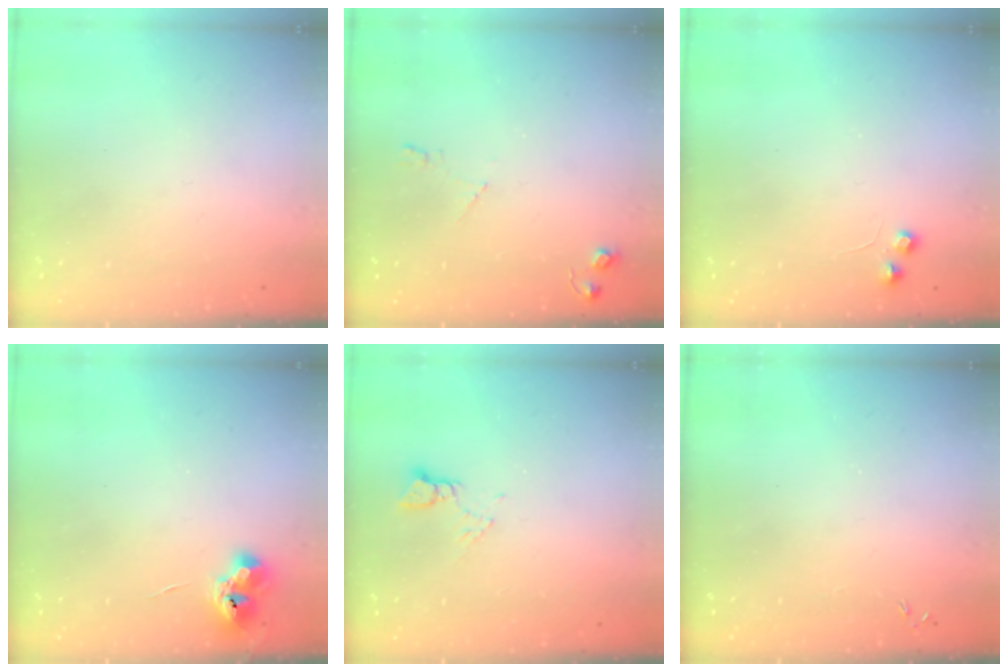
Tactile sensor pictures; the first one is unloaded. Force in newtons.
{"total": 6.2, "press": 6.2, "slide": 0.9}
{"total": 5.0, "press": 4.9, "slide": 0.8}
{"total": 7.7, "press": 7.6, "slide": 1.1}
{"total": 2.5, "press": 2.5, "slide": 0.3}
{"total": 0.0}